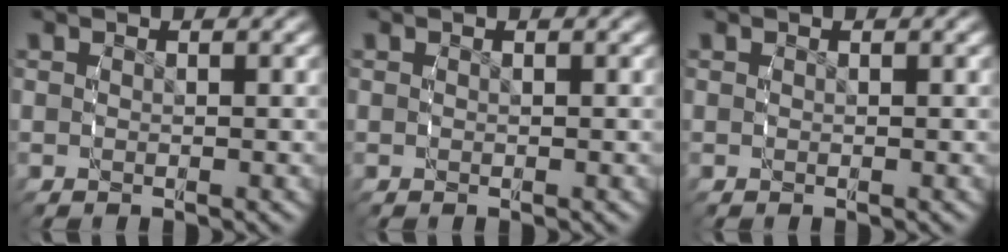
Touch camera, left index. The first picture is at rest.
{"total": 0.0}
{"total": 0.0}